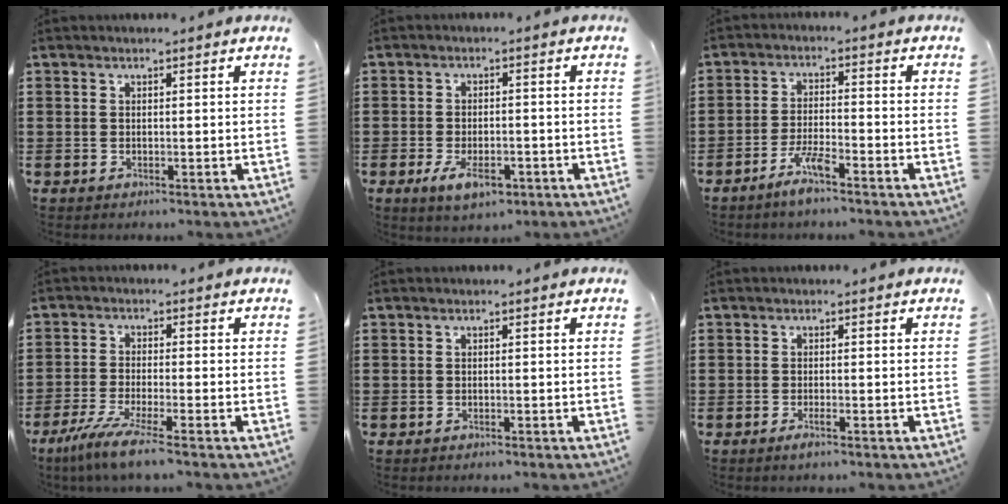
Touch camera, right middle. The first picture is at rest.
{"total": 4.8, "force": [-2.7, 2.2, 3.3], "torque": [-0.065, 0.000, -0.052]}
{"total": 4.5, "force": [-3.3, 0.5, 2.9], "torque": [-0.064, 0.002, -0.064]}
{"total": 5.8, "force": [-4.5, 0.1, 3.7], "torque": [-0.087, -0.022, -0.089]}
{"total": 0.6, "force": [-0.5, 0.2, 0.0], "torque": [-0.001, 0.000, -0.011]}
{"total": 1.3, "force": [-0.8, 0.1, 1.0], "torque": [-0.018, -0.004, -0.014]}